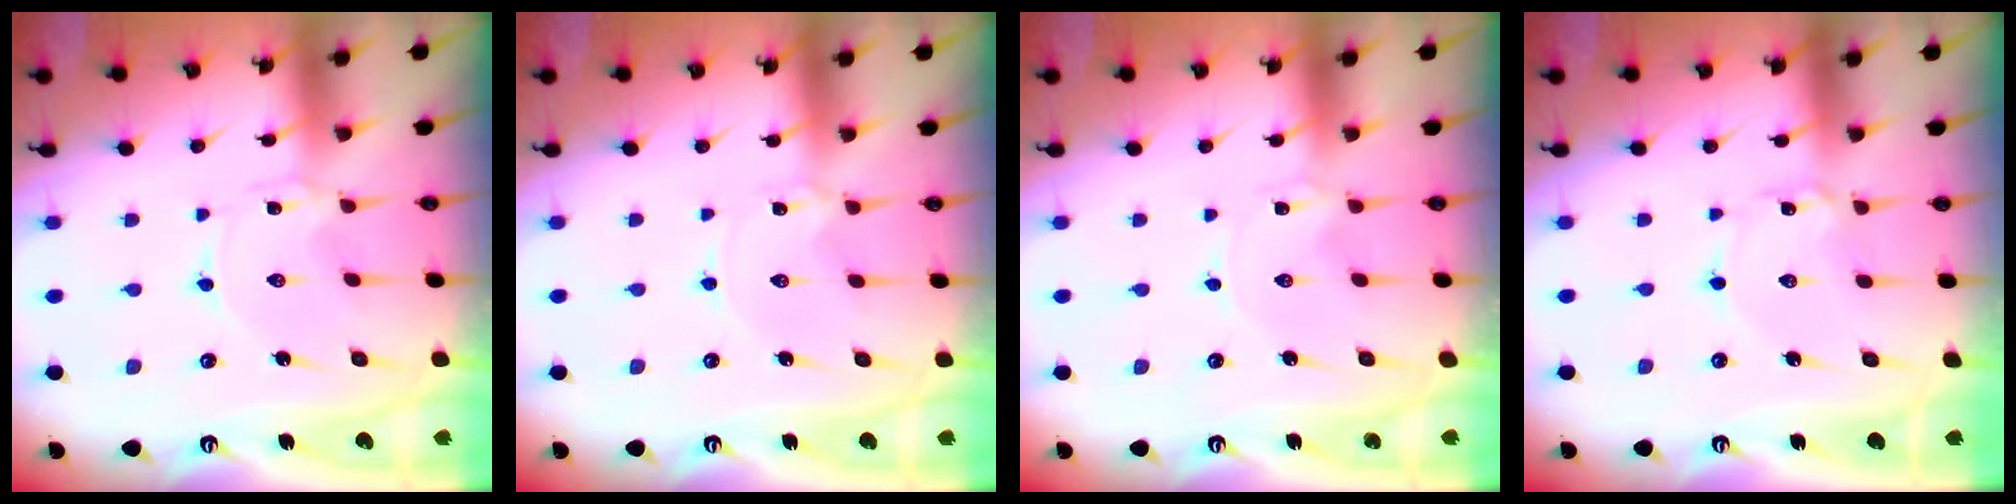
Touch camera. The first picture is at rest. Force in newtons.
{"total": 1.3, "press": 1.3, "slide": 0.3}
{"total": 0.0}
{"total": 1.2, "press": 1.2, "slide": 0.1}